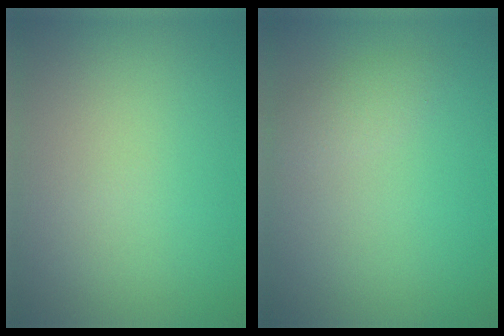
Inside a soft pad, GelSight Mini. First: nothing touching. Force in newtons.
{"total": 1.2, "press": 1.2, "slide": 0.0}